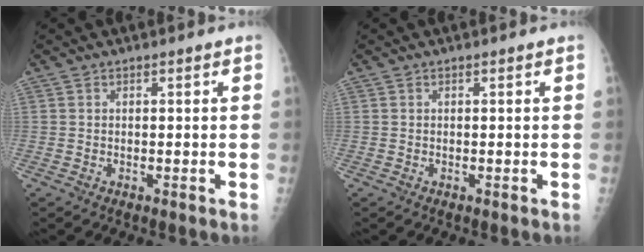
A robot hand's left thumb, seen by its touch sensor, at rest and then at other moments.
{"total": 0.0}